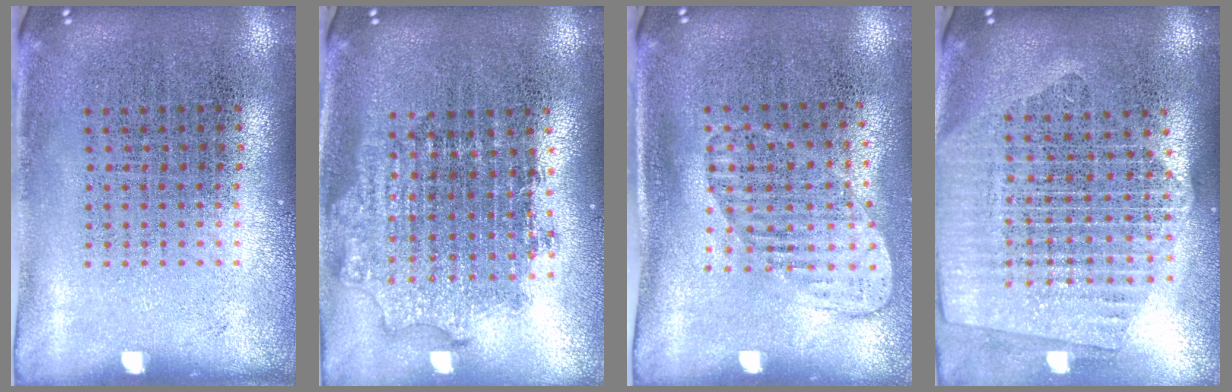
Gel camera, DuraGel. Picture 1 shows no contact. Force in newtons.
{"total": 1.8, "press": 1.4, "slide": 1.1}
{"total": 1.4, "press": 1.1, "slide": 0.9}
{"total": 2.3, "press": 2.1, "slide": 1.1}